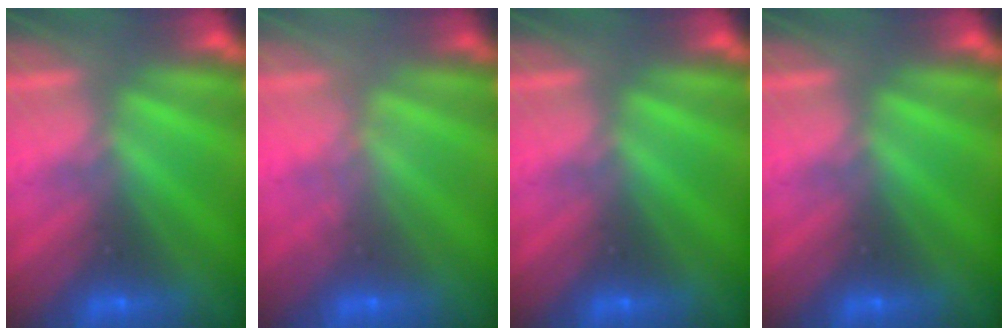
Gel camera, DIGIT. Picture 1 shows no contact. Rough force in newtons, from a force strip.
{"total": 1.8}
{"total": 0.0}
{"total": 0.0}